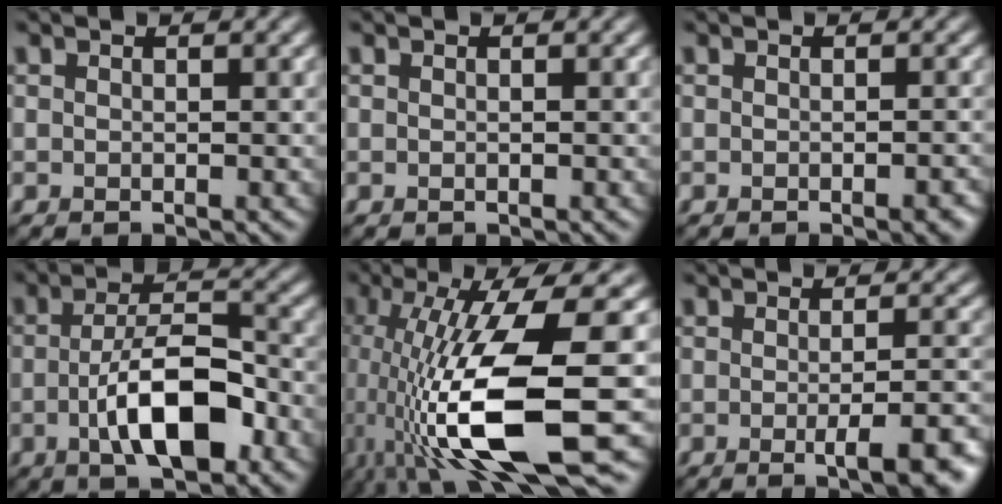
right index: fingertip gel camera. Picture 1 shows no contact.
{"total": 0.0}
{"total": 1.6, "force": [-0.8, 0.4, 1.3], "torque": [-0.013, -0.001, -0.009]}
{"total": 7.7, "force": [-2.5, 3.0, 6.6], "torque": [-0.115, 0.004, -0.045]}
{"total": 13.4, "force": [-3.3, 3.6, 12.5], "torque": [-0.241, -0.016, -0.051]}
{"total": 6.0, "force": [-2.0, 1.7, 5.4], "torque": [-0.060, -0.005, -0.020]}